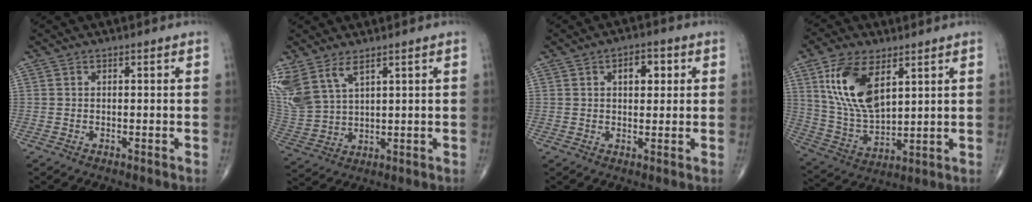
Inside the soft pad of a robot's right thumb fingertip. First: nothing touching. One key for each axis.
{"total": 11.5, "fx": 6.7, "fy": 5.7, "fz": 7.4, "tx": -0.180, "ty": -0.021, "tz": 0.153}
{"total": 5.2, "fx": 1.7, "fy": 2.9, "fz": 3.9, "tx": -0.039, "ty": 0.001, "tz": 0.021}
{"total": 14.9, "fx": 6.3, "fy": 7.5, "fz": 11.3, "tx": -0.213, "ty": -0.024, "tz": 0.133}